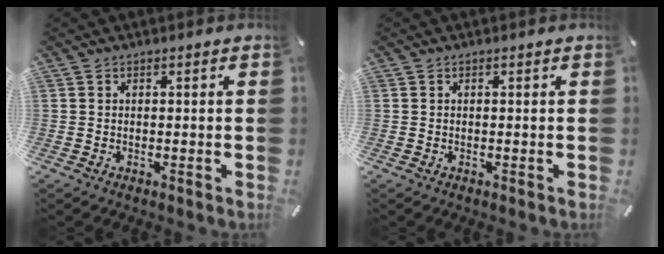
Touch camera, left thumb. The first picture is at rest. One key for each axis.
{"total": 0.0}